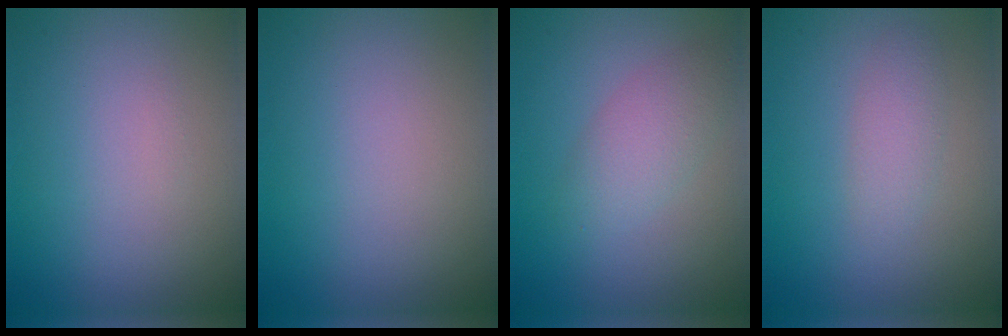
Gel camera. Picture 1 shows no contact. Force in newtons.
{"total": 0.0}
{"total": 2.8, "press": 2.8, "slide": 0.2}
{"total": 1.7, "press": 1.7, "slide": 0.1}